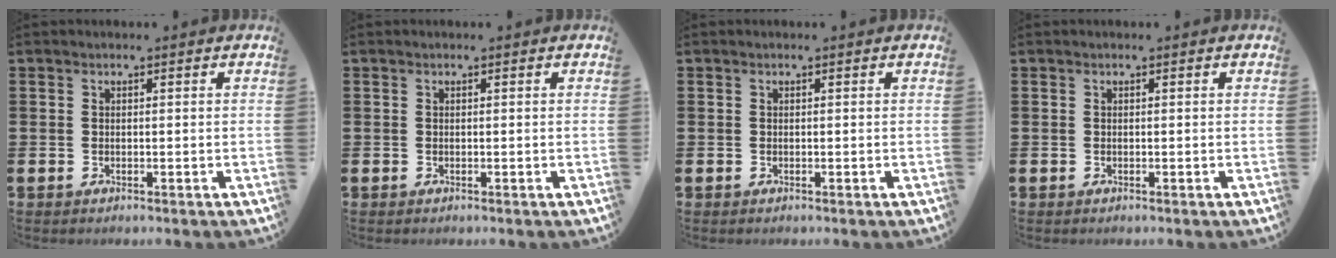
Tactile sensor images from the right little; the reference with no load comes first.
{"total": 0.0}
{"total": 0.0}
{"total": 0.0}